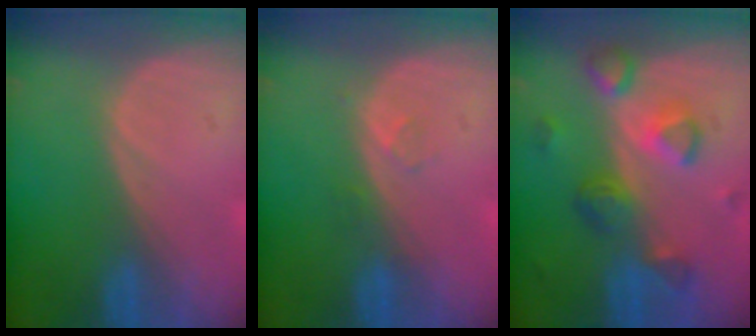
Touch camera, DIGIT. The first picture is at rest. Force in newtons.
{"total": 1.4, "press": 1.3, "slide": 0.6}
{"total": 7.9, "press": 7.1, "slide": 3.5}